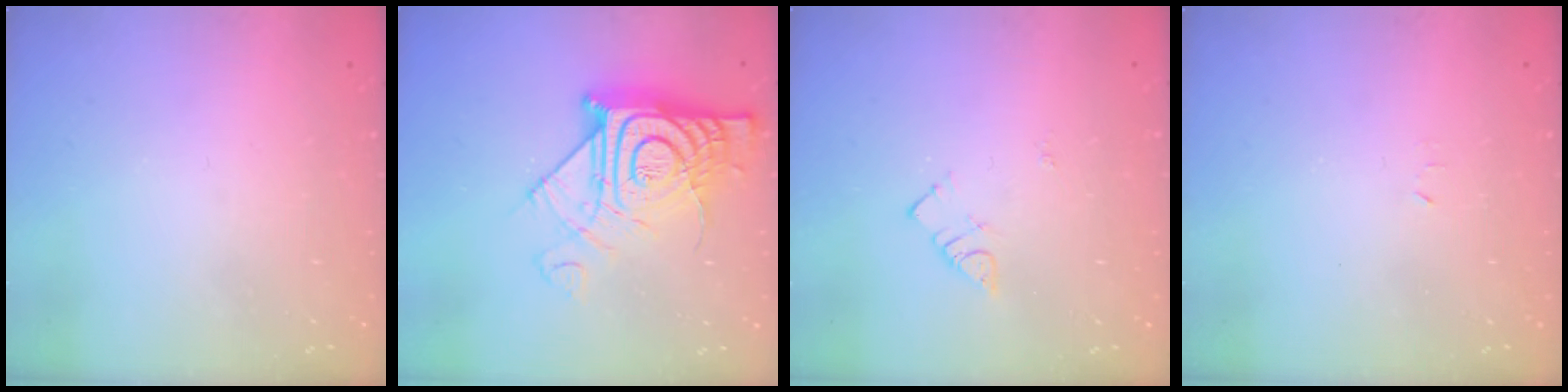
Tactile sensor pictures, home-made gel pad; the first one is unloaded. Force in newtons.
{"total": 15.9, "press": 15.7, "slide": 1.9}
{"total": 3.9, "press": 3.8, "slide": 0.5}
{"total": 2.4, "press": 2.4, "slide": 0.4}